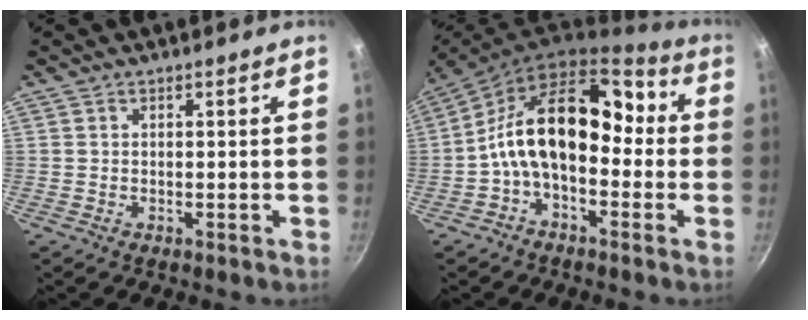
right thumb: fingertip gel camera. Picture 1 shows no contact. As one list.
[{"total": 15.6, "force": [-1.5, 10.0, 11.8], "torque": [-0.169, 0.058, -0.053]}]